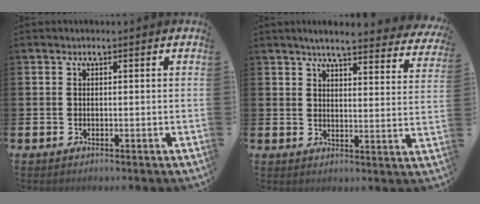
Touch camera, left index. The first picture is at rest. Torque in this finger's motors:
{"motor_torque": [0.95, -1.19, 0.58, 0.15]}